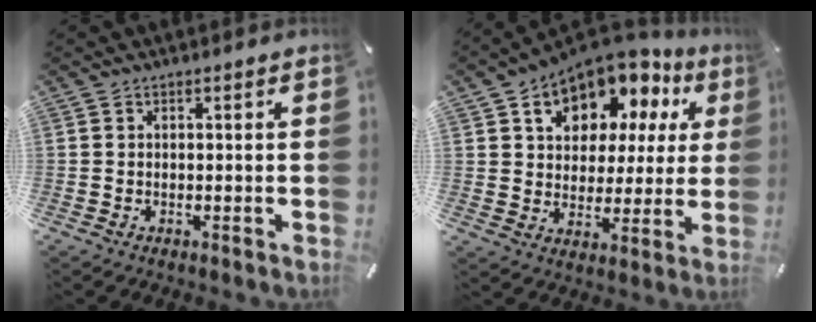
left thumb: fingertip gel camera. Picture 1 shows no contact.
{"total": 11.8, "force": [7.0, 8.4, 4.5], "torque": [-0.079, -0.056, 0.126]}